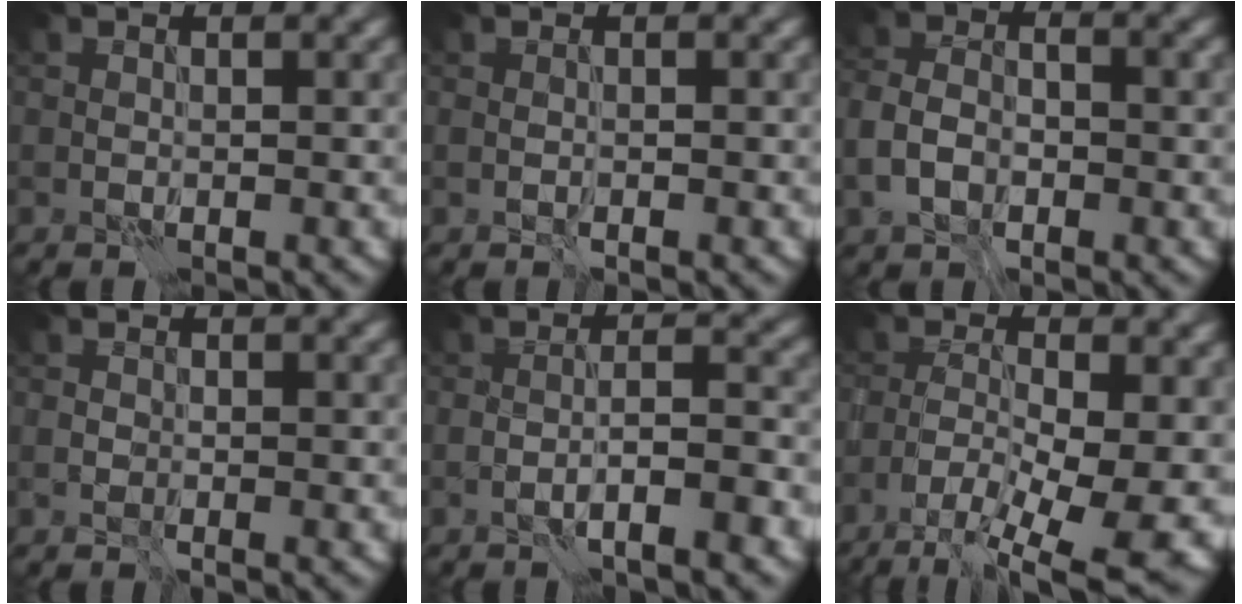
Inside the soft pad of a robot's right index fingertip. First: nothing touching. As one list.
[{"total": 0.7, "force": [-0.2, 0.2, 0.6], "torque": [-0.012, 0.000, -0.003]}, {"total": 4.2, "force": [-1.5, 2.8, 2.8], "torque": [-0.060, 0.001, -0.034]}, {"total": 1.2, "force": [-0.4, 0.8, 0.7], "torque": [-0.013, 0.000, -0.012]}, {"total": 3.9, "force": [-1.9, 0.6, 3.3], "torque": [-0.054, 0.010, -0.037]}, {"total": 12.0, "force": [-6.5, 3.9, 9.3], "torque": [-0.158, -0.018, -0.107]}]